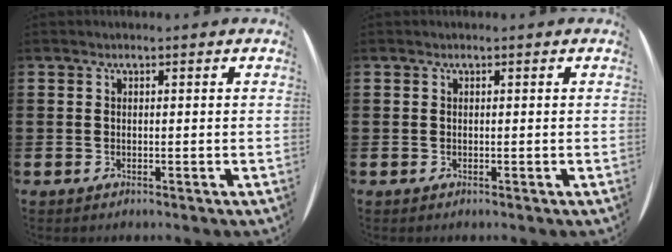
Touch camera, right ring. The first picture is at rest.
{"total": 0.0}